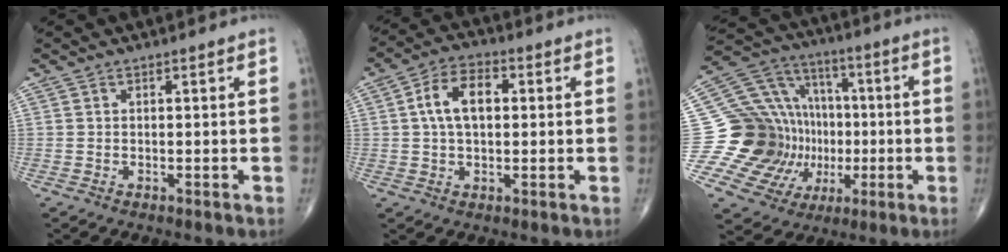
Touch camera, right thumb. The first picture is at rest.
{"total": 8.5, "force": [1.2, 5.0, 6.7], "torque": [-0.115, 0.016, 0.016]}
{"total": 21.6, "force": [-2.3, 18.9, 10.2], "torque": [-0.139, 0.064, -0.025]}